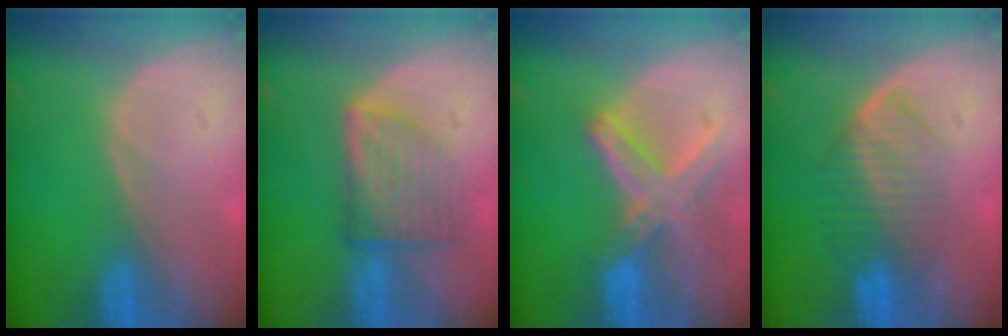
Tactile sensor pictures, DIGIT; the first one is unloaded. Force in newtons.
{"total": 7.2, "press": 6.5, "slide": 3.1}
{"total": 8.2, "press": 7.1, "slide": 4.0}
{"total": 6.6, "press": 6.2, "slide": 2.3}